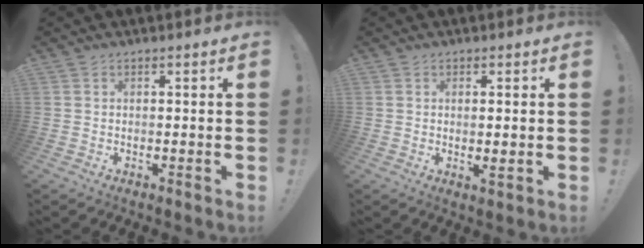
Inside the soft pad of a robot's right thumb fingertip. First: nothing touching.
{"total": 2.4, "force": [0.5, 0.3, 2.3], "torque": [-0.026, -0.010, 0.006]}